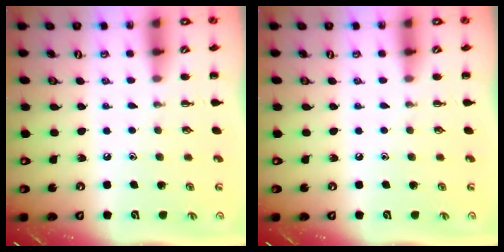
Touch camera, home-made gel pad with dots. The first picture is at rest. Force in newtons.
{"total": 0.0}